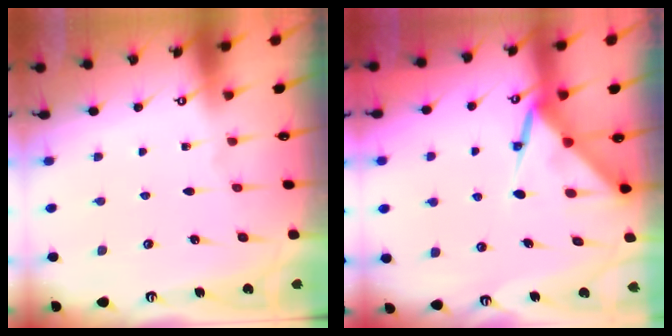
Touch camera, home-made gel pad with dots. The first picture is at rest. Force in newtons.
{"total": 8.1, "press": 8.1, "slide": 0.9}